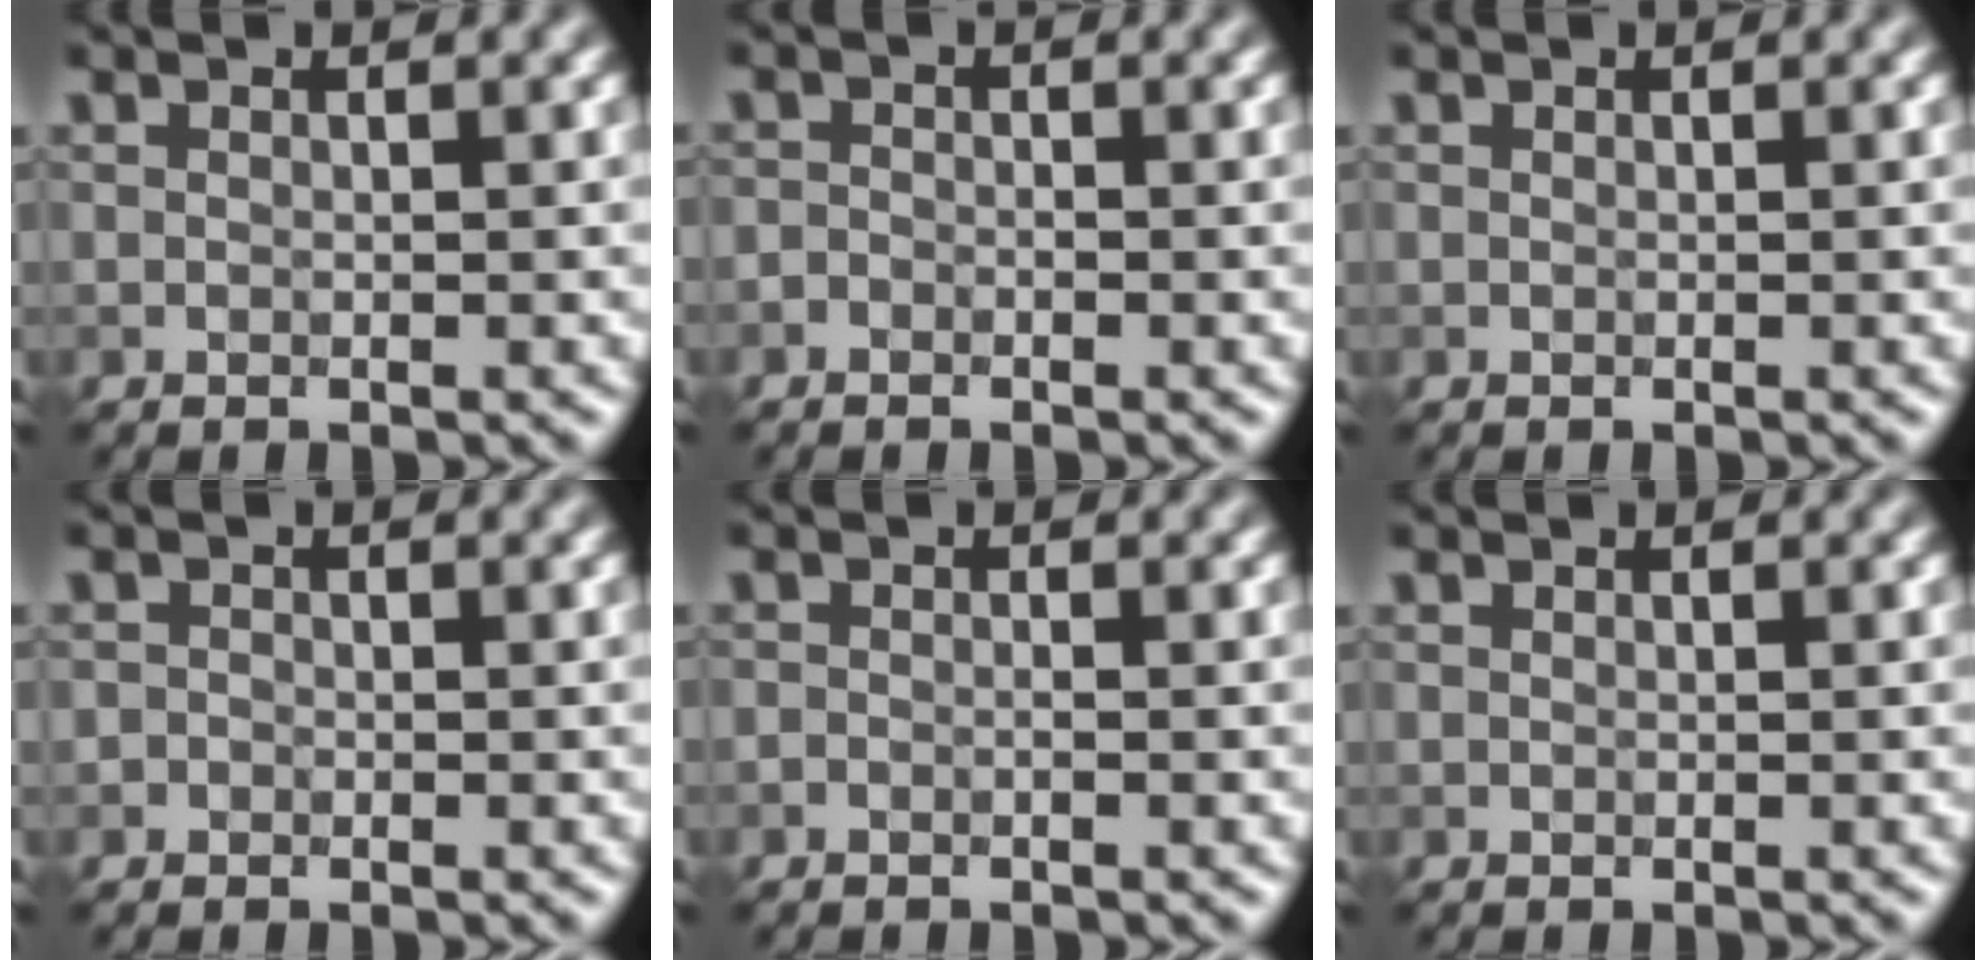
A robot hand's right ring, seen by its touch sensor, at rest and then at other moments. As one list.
[{"total": 0.8, "force": [-0.5, 0.5, 0.3], "torque": [-0.004, -0.002, -0.012]}, {"total": 0.0}, {"total": 0.7, "force": [-0.3, 0.6, 0.1], "torque": [0.003, -0.004, -0.008]}, {"total": 0.5, "force": [-0.4, 0.1, 0.3], "torque": [-0.005, -0.001, -0.007]}, {"total": 0.0}]